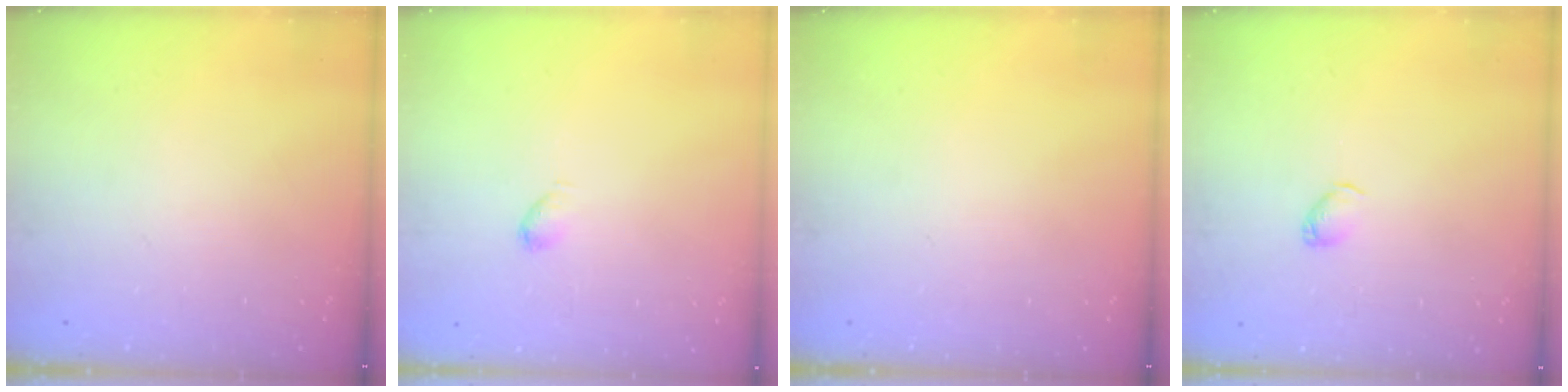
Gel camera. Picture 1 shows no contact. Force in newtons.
{"total": 2.8, "press": 2.8, "slide": 0.5}
{"total": 0.0}
{"total": 2.9, "press": 2.9, "slide": 0.5}